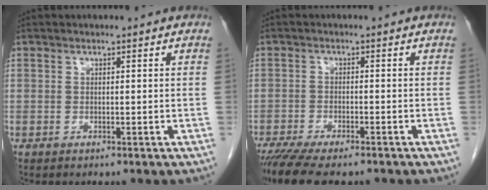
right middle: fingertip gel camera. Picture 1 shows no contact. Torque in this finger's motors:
{"motor_torque": [0.68, -0.60, 0.10, 0.08]}